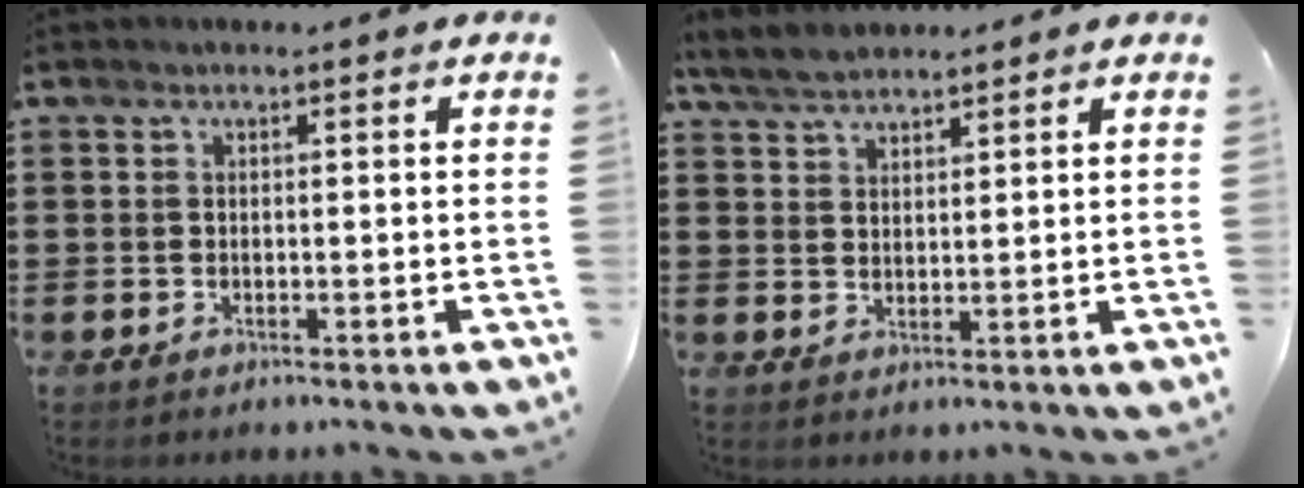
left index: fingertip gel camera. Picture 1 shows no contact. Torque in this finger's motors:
{"motor_torque": [0.07, 0.04, 0.26, 0.03]}